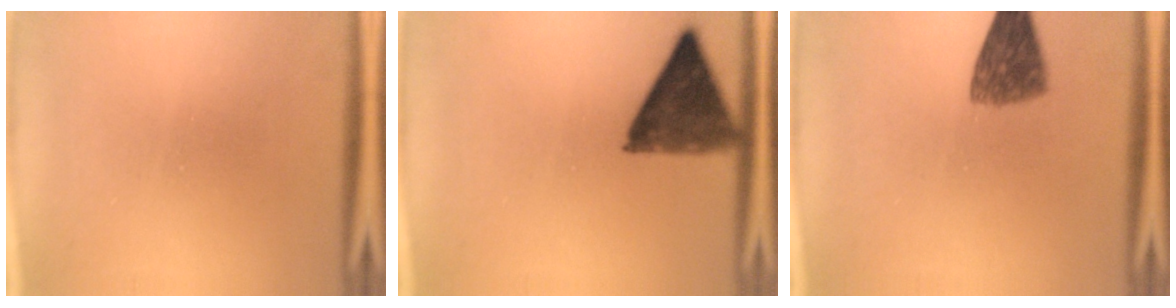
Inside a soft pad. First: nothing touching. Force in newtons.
{"total": 8.4}
{"total": 6.9}